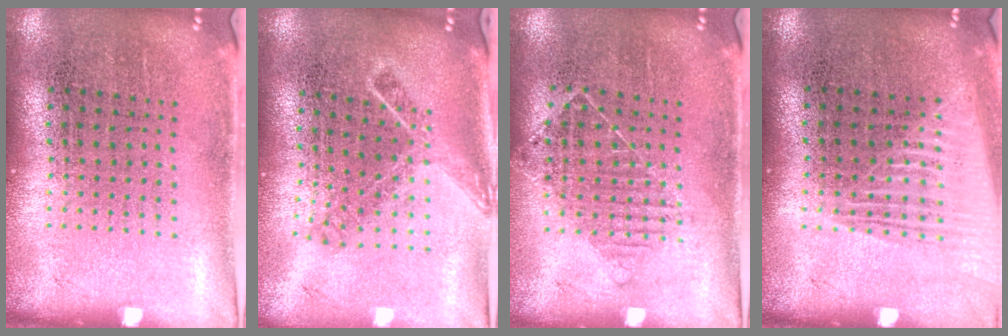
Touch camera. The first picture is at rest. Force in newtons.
{"total": 1.6, "press": 1.2, "slide": 1.1}
{"total": 1.1, "press": 1.0, "slide": 0.4}
{"total": 1.3, "press": 1.3, "slide": 0.2}